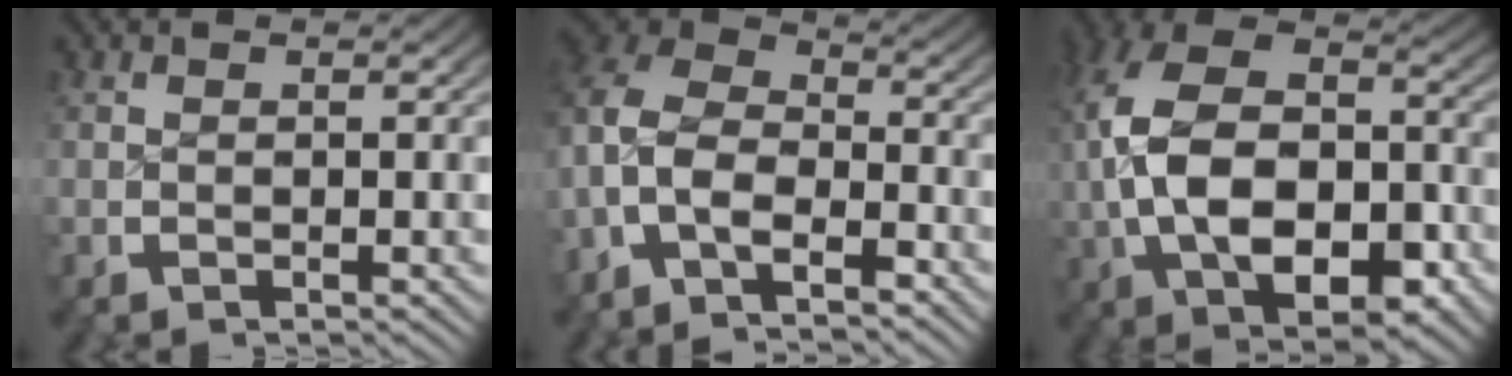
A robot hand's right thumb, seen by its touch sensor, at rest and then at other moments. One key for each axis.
{"total": 10.0, "fx": -1.5, "fy": 7.8, "fz": 6.1, "tx": -0.134, "ty": -0.037, "tz": -0.028}
{"total": 15.2, "fx": -0.7, "fy": 9.8, "fz": 11.5, "tx": -0.255, "ty": -0.051, "tz": 0.016}